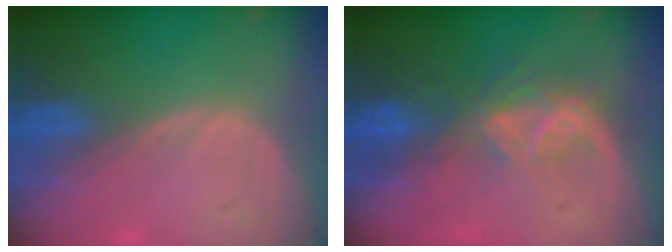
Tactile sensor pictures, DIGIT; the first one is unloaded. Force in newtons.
{"total": 6.8, "press": 5.8, "slide": 3.5}